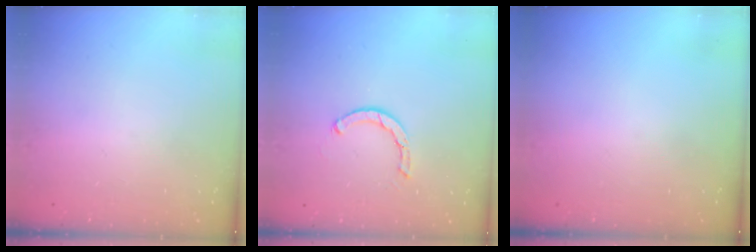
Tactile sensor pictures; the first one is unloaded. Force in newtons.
{"total": 2.5, "press": 2.5, "slide": 0.1}
{"total": 0.0}